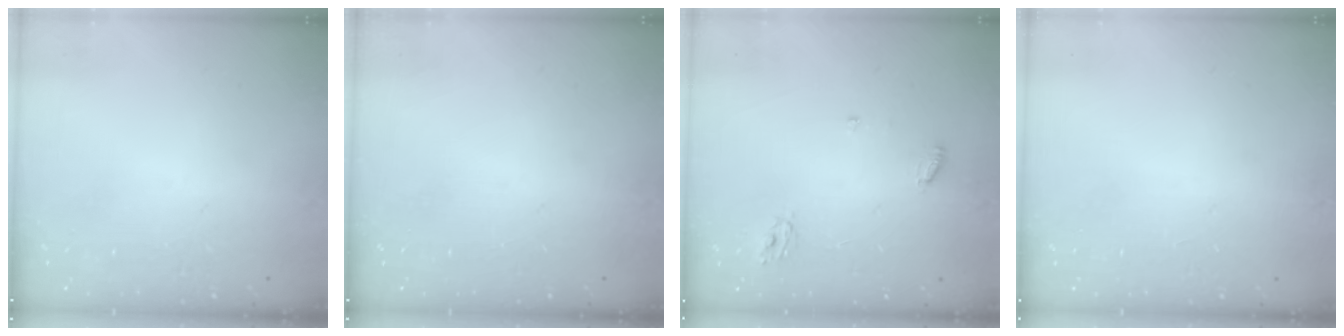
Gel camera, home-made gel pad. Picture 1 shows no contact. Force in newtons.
{"total": 0.0}
{"total": 5.1, "press": 5.1, "slide": 0.4}
{"total": 1.0, "press": 0.8, "slide": 0.6}